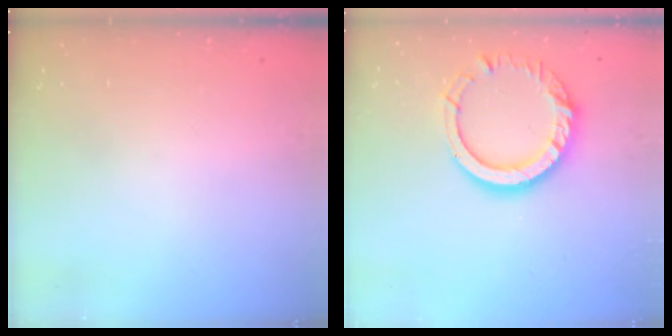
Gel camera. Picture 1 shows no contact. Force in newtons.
{"total": 14.7, "press": 14.6, "slide": 1.3}